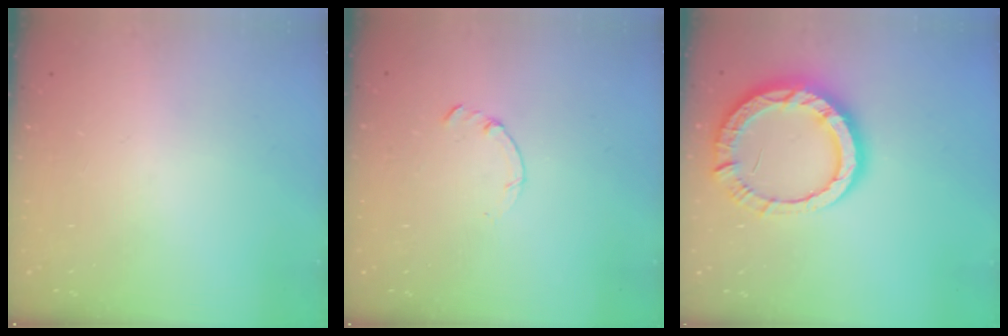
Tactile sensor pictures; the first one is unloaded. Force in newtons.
{"total": 0.0}
{"total": 12.5, "press": 12.4, "slide": 0.9}